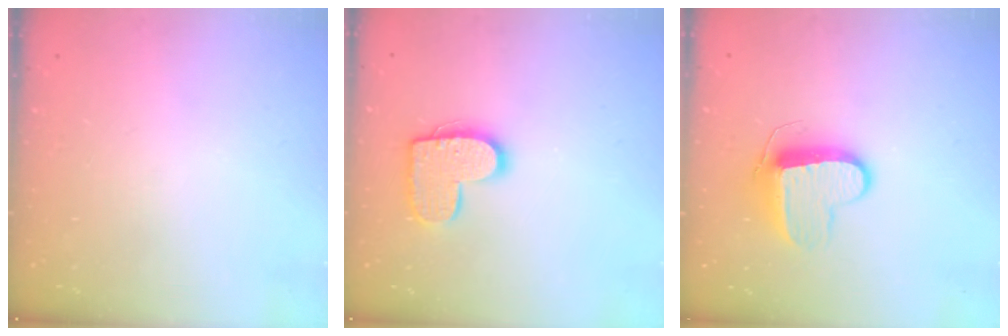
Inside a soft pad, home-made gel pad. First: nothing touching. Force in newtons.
{"total": 12.4, "press": 12.4, "slide": 0.6}
{"total": 10.0, "press": 10.0, "slide": 0.5}